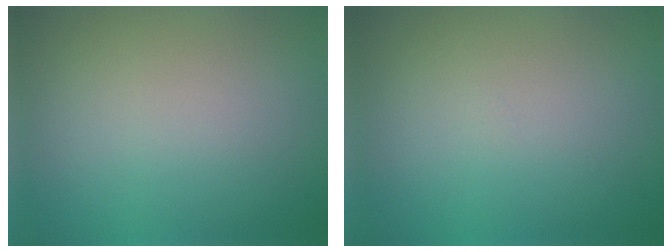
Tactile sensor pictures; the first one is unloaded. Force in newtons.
{"total": 0.0}